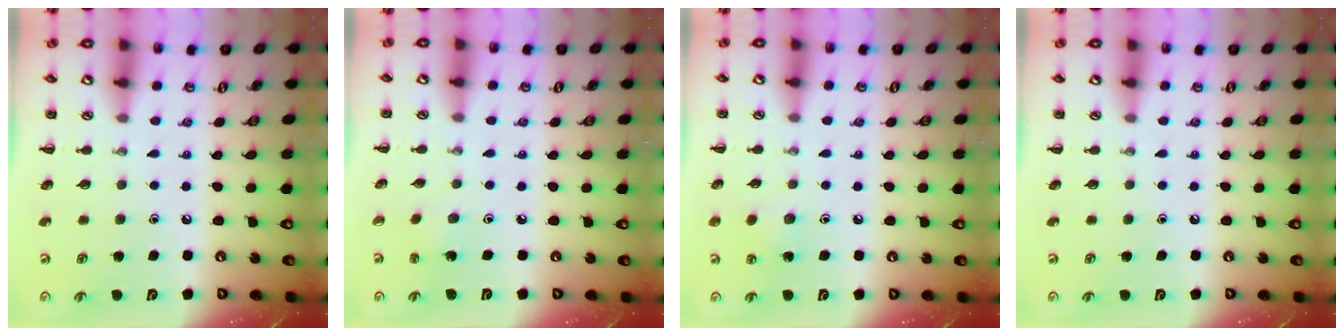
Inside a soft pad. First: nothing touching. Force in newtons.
{"total": 1.3, "press": 1.2, "slide": 0.6}
{"total": 7.2, "press": 6.9, "slide": 2.1}
{"total": 0.0}